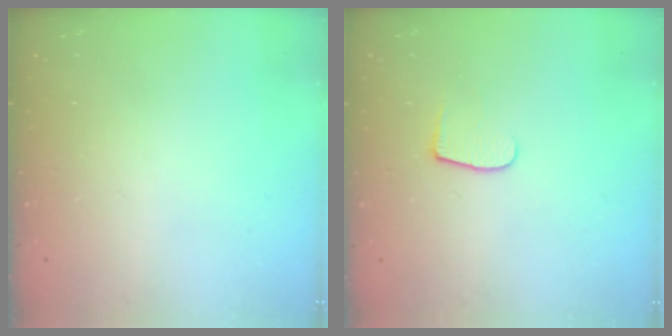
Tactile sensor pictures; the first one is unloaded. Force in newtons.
{"total": 6.1, "press": 6.0, "slide": 0.6}